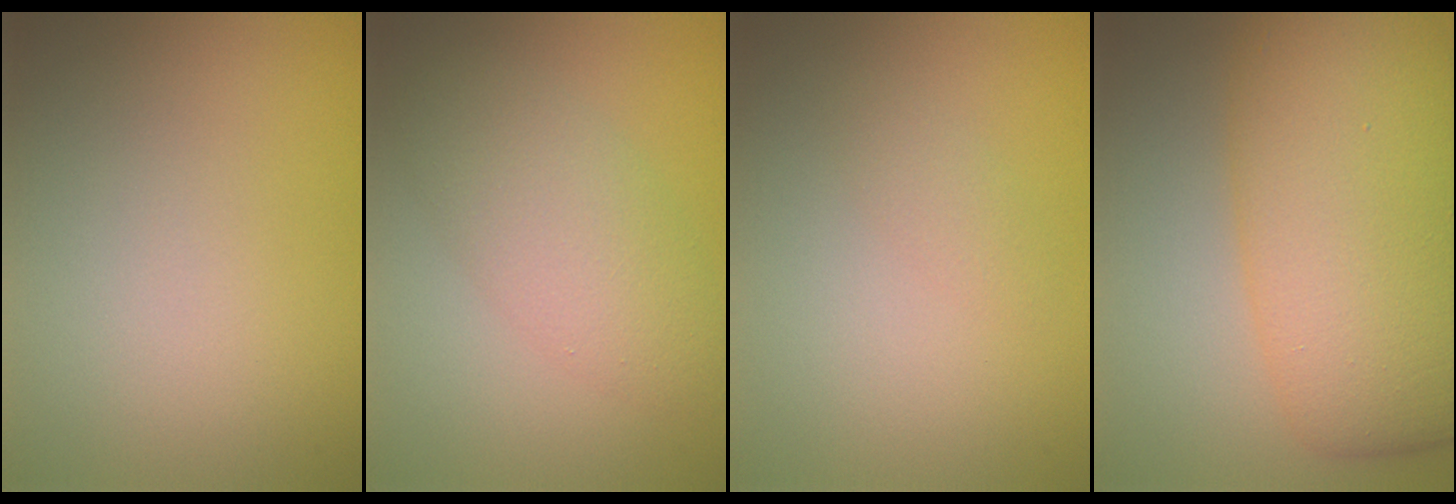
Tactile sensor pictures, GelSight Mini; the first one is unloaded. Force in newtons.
{"total": 4.4, "press": 4.4, "slide": 0.1}
{"total": 1.0, "press": 1.0, "slide": 0.0}
{"total": 11.2, "press": 11.2, "slide": 0.3}